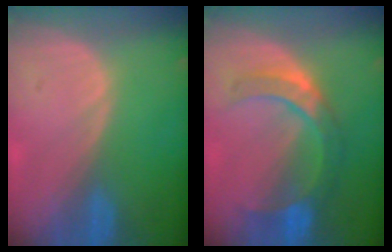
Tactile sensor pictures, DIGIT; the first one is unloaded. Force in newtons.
{"total": 7.1, "press": 7.0, "slide": 0.9}